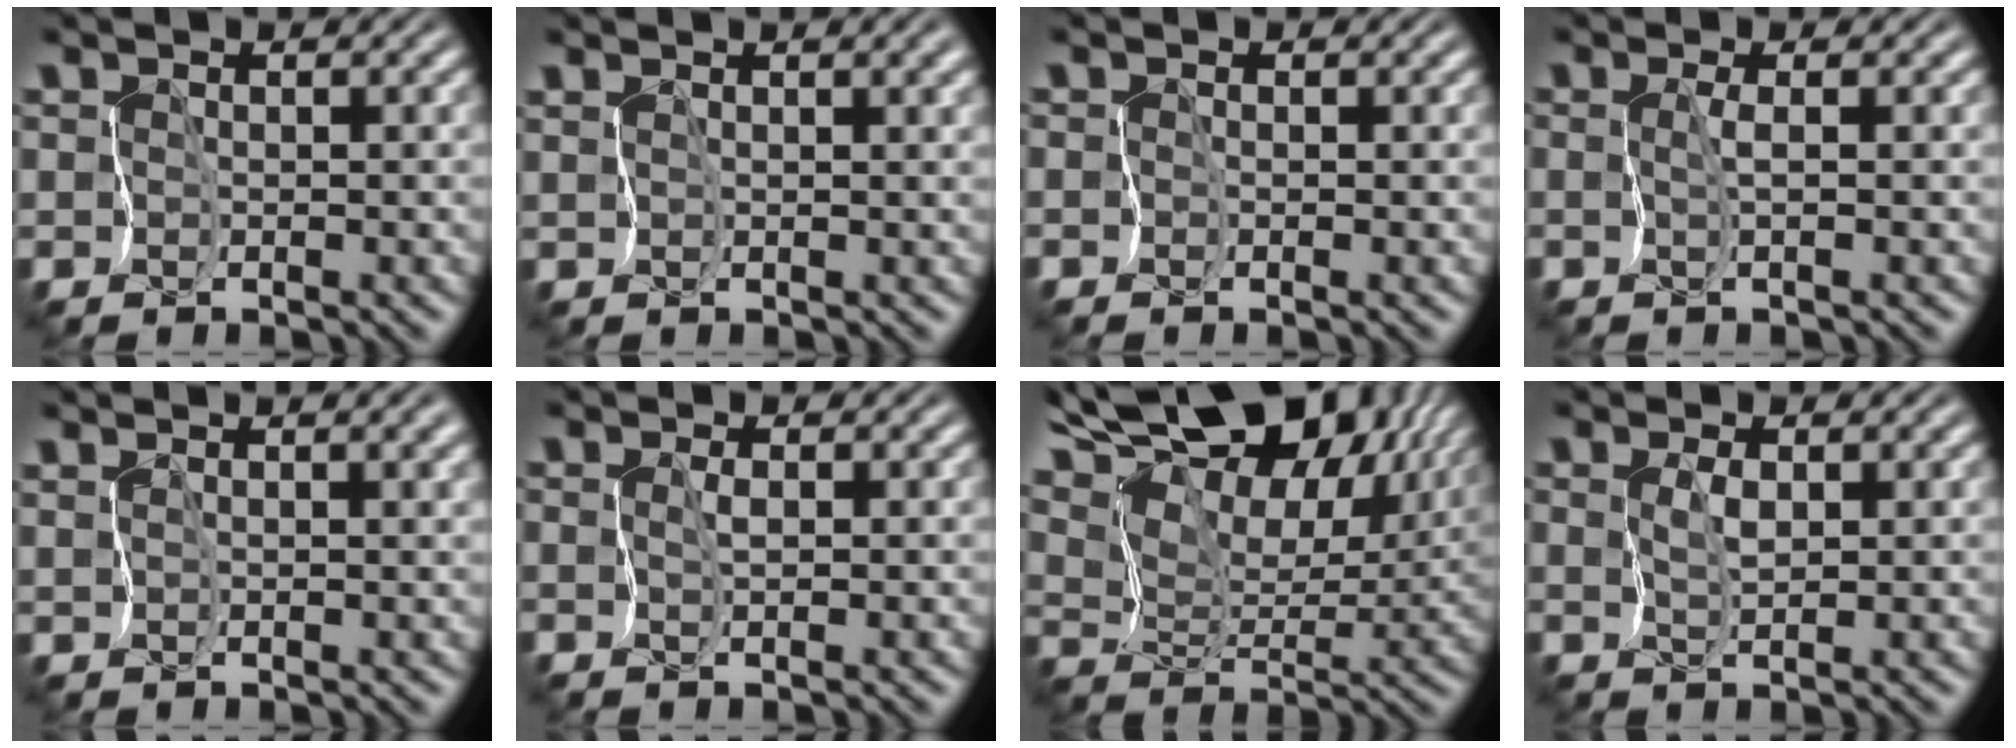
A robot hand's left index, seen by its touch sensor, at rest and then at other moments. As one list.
[{"total": 3.3, "force": [1.9, 0.9, 2.4], "torque": [-0.036, 0.010, 0.033]}, {"total": 0.0}, {"total": 0.9, "force": [-0.1, -0.6, 0.6], "torque": [-0.018, 0.000, 0.000]}, {"total": 4.2, "force": [2.5, 1.4, 3.0], "torque": [-0.049, 0.013, 0.038]}, {"total": 0.5, "force": [0.0, -0.1, 0.5], "torque": [-0.010, 0.000, -0.001]}, {"total": 15.9, "force": [10.2, 7.9, 9.4], "torque": [-0.212, 0.061, 0.155]}, {"total": 0.9, "force": [0.4, 0.0, 0.8], "torque": [-0.019, 0.001, 0.010]}]